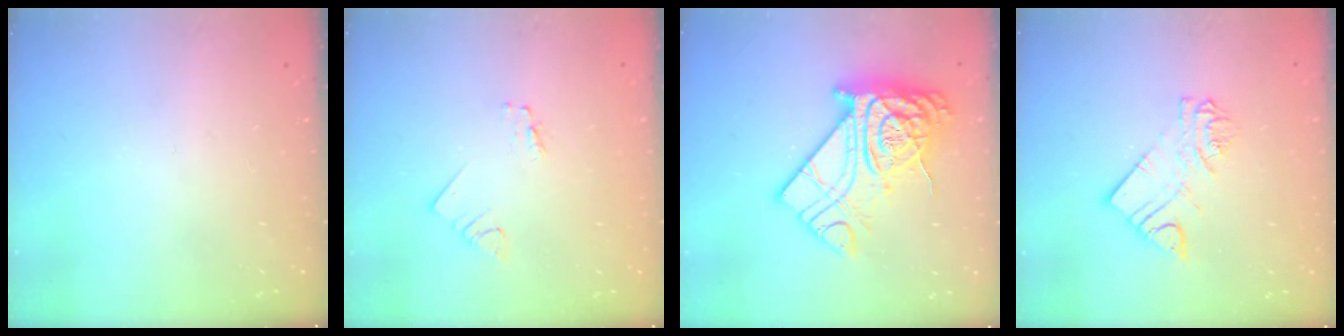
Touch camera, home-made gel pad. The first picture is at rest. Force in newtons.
{"total": 1.2, "press": 1.2, "slide": 0.1}
{"total": 22.9, "press": 22.8, "slide": 2.0}
{"total": 8.0, "press": 8.0, "slide": 0.4}